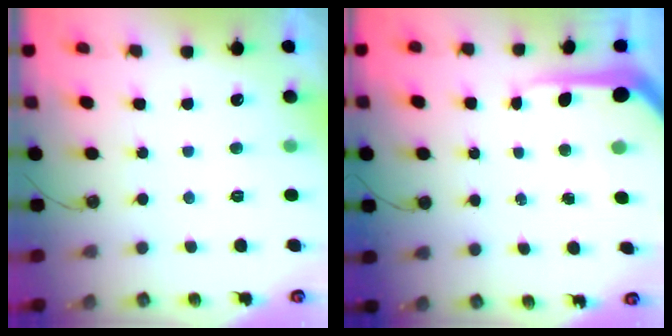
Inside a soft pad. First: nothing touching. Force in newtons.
{"total": 9.8, "press": 9.8, "slide": 1.0}